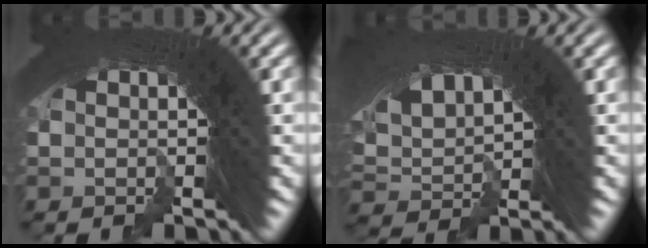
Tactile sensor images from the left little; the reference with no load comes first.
{"total": 6.0, "force": [-0.2, 4.2, 4.2], "torque": [-0.113, -0.018, 0.008]}